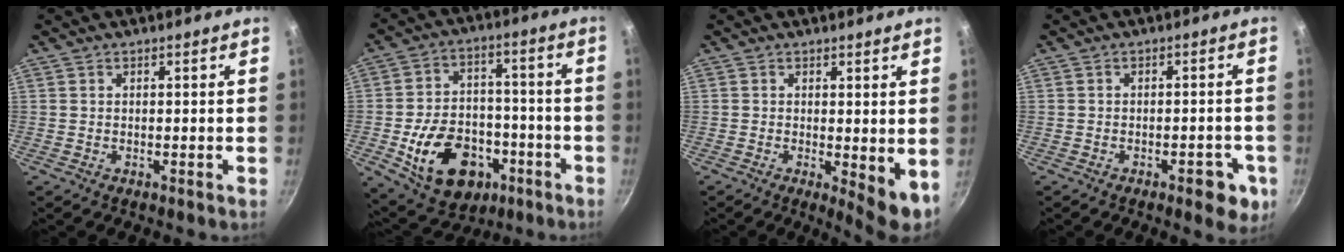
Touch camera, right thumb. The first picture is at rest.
{"total": 18.7, "force": [-6.8, 13.2, 11.4], "torque": [-0.161, 0.047, -0.091]}
{"total": 5.7, "force": [0.0, 2.1, 5.3], "torque": [-0.069, -0.012, 0.003]}
{"total": 6.1, "force": [-2.6, 2.8, 4.8], "torque": [-0.039, 0.017, -0.026]}